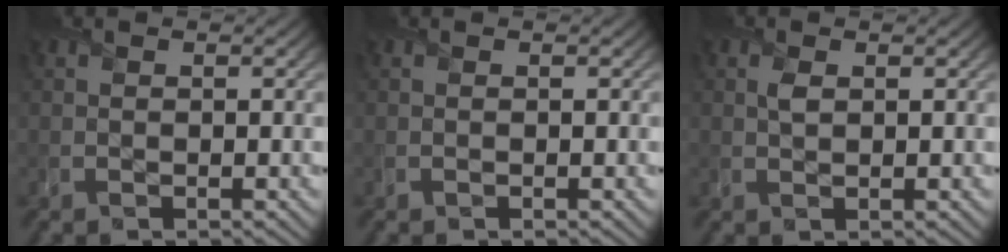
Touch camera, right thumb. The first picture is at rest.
{"total": 0.0}
{"total": 1.1, "force": [0.5, 0.7, 0.8], "torque": [-0.019, -0.001, 0.011]}